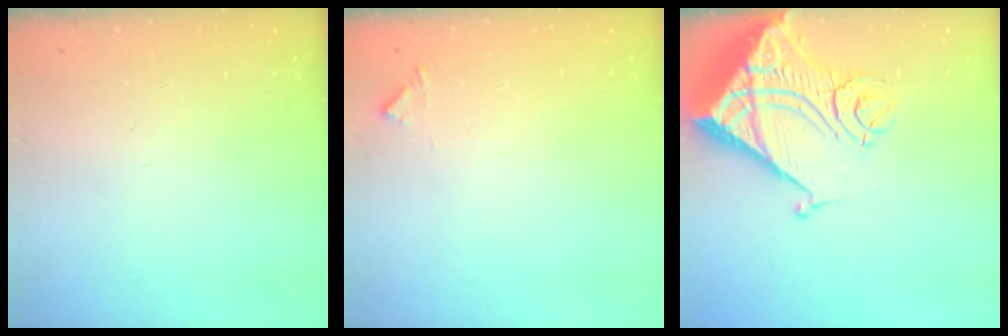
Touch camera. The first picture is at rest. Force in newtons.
{"total": 5.7, "press": 5.7, "slide": 0.4}
{"total": 20.9, "press": 20.7, "slide": 2.6}